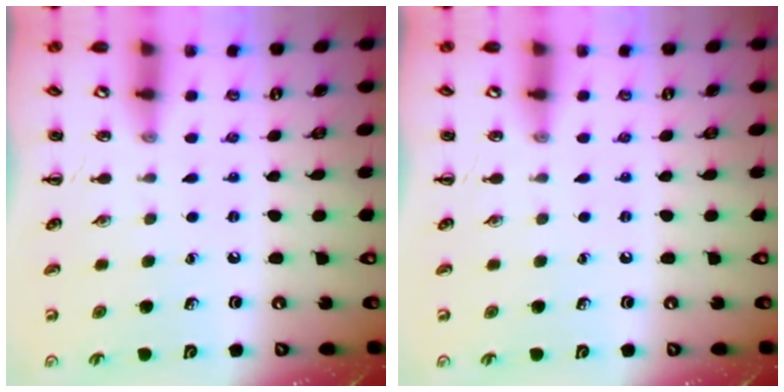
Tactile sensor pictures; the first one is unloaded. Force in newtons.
{"total": 0.0}